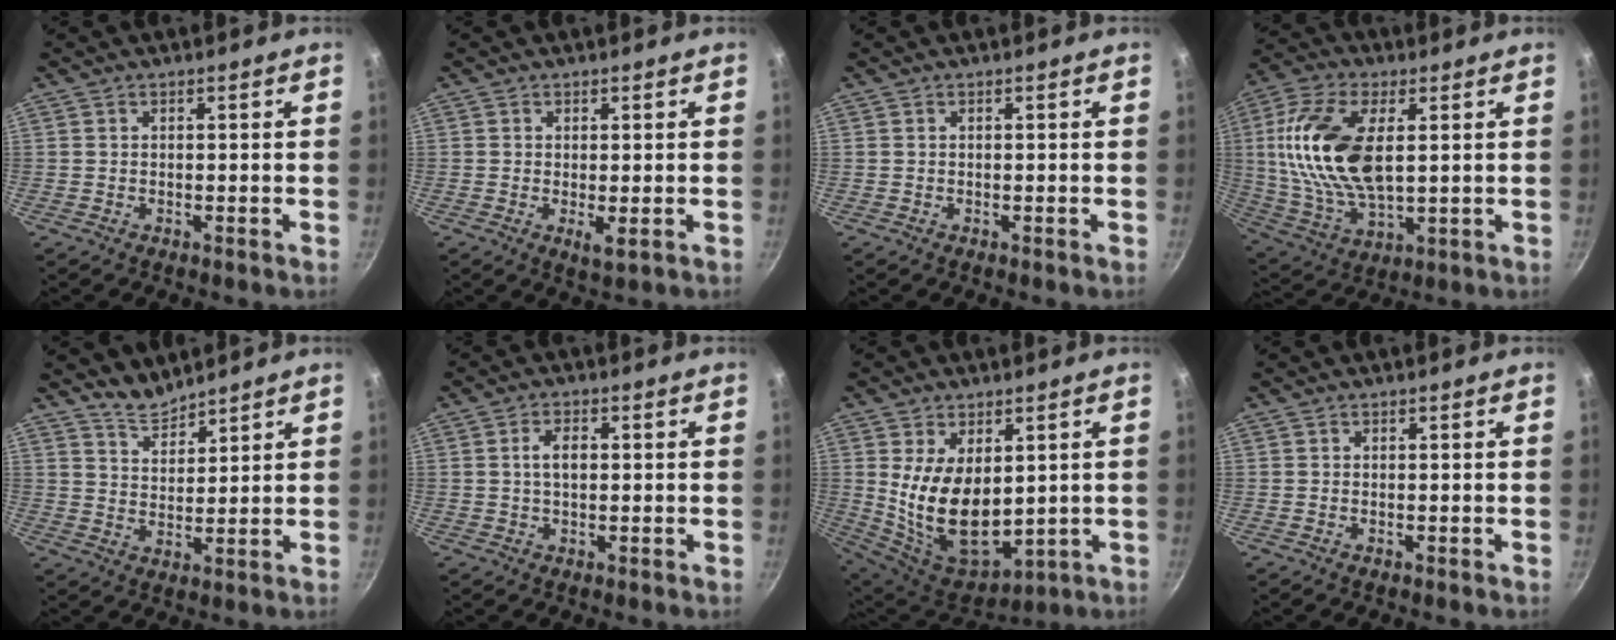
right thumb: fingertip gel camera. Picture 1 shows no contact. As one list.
[{"total": 2.2, "force": [-0.2, 0.7, 2.1], "torque": [-0.038, -0.010, -0.002]}, {"total": 0.0}, {"total": 19.0, "force": [3.2, 9.7, 16.0], "torque": [-0.316, -0.003, 0.062]}, {"total": 4.7, "force": [4.4, 1.3, 0.7], "torque": [-0.009, -0.034, 0.086]}, {"total": 3.4, "force": [0.3, 1.9, 2.7], "torque": [-0.042, 0.010, 0.003]}, {"total": 16.1, "force": [1.5, 9.8, 12.7], "torque": [-0.204, -0.036, 0.057]}, {"total": 2.4, "force": [-0.4, 1.3, 1.9], "torque": [-0.034, -0.009, -0.003]}]